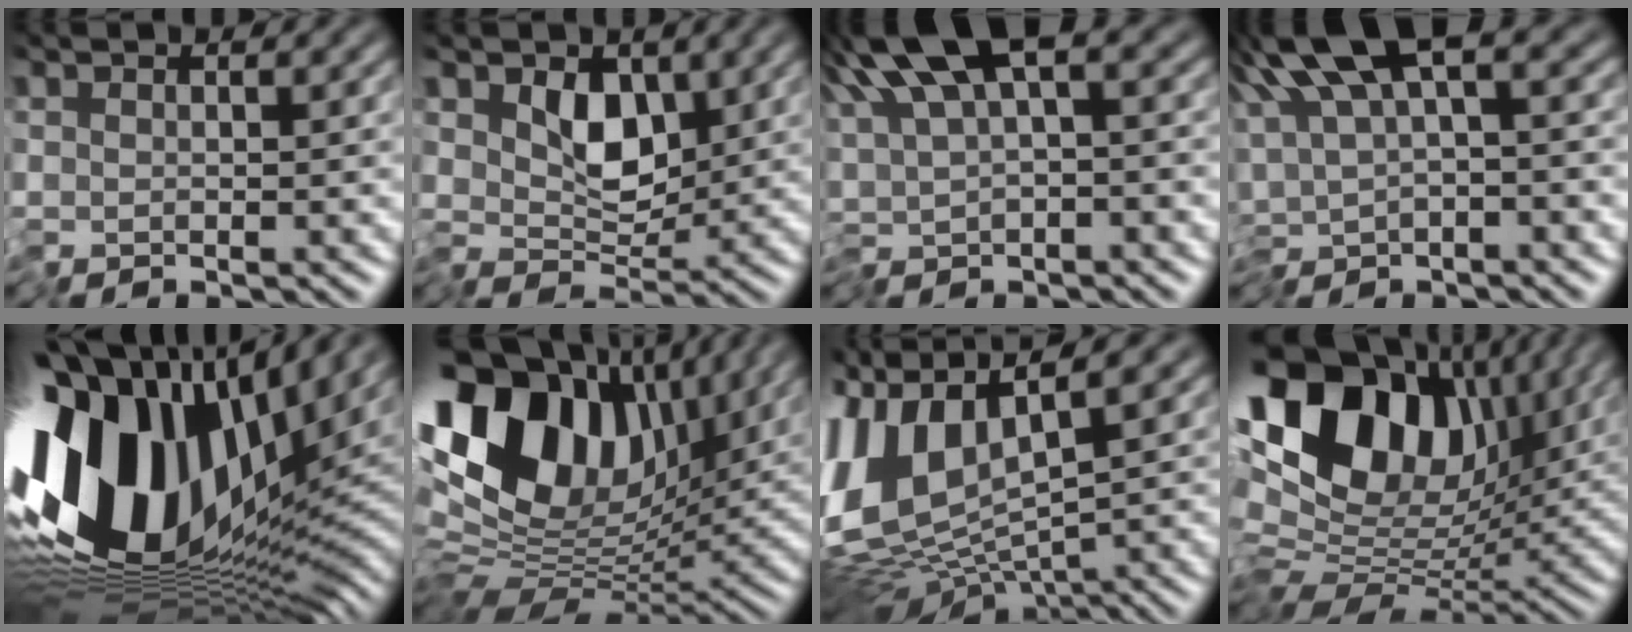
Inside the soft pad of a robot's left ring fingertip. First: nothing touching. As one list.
[{"total": 3.6, "force": [0.4, 2.4, 2.6], "torque": [-0.042, -0.013, 0.005]}, {"total": 11.0, "force": [2.6, 4.9, 9.5], "torque": [-0.201, 0.006, 0.048]}, {"total": 10.5, "force": [1.1, 5.0, 9.2], "torque": [-0.189, 0.004, 0.021]}, {"total": 17.8, "force": [2.5, 9.7, 14.7], "torque": [-0.288, -0.008, 0.037]}, {"total": 14.4, "force": [5.1, 8.8, 10.1], "torque": [-0.204, 0.032, 0.083]}, {"total": 11.6, "force": [0.9, 6.2, 9.7], "torque": [-0.227, 0.008, 0.020]}, {"total": 15.9, "force": [5.0, 9.9, 11.4], "torque": [-0.223, 0.019, 0.086]}]